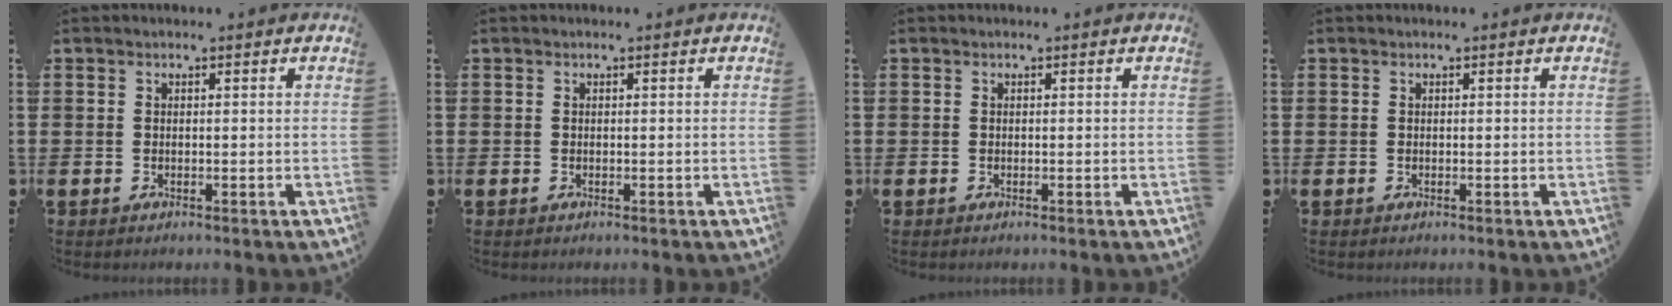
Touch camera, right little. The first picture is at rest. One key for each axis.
{"total": 0.0}
{"total": 0.0}
{"total": 0.0}